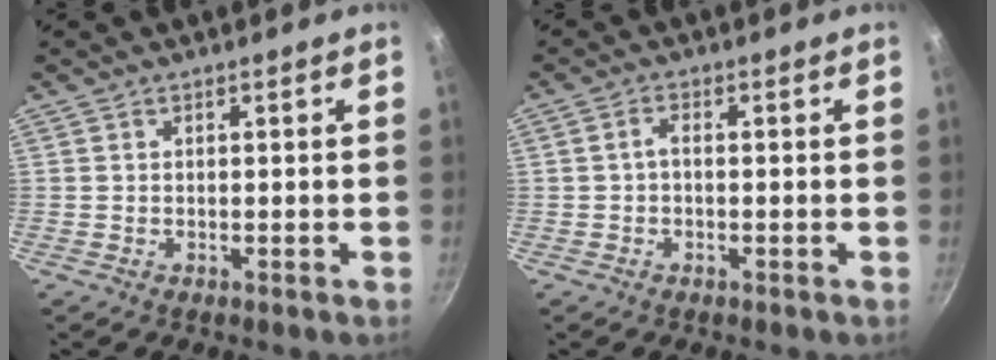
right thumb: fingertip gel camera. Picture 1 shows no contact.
{"total": 2.0, "force": [-0.3, 1.0, 1.7], "torque": [-0.038, 0.011, -0.008]}